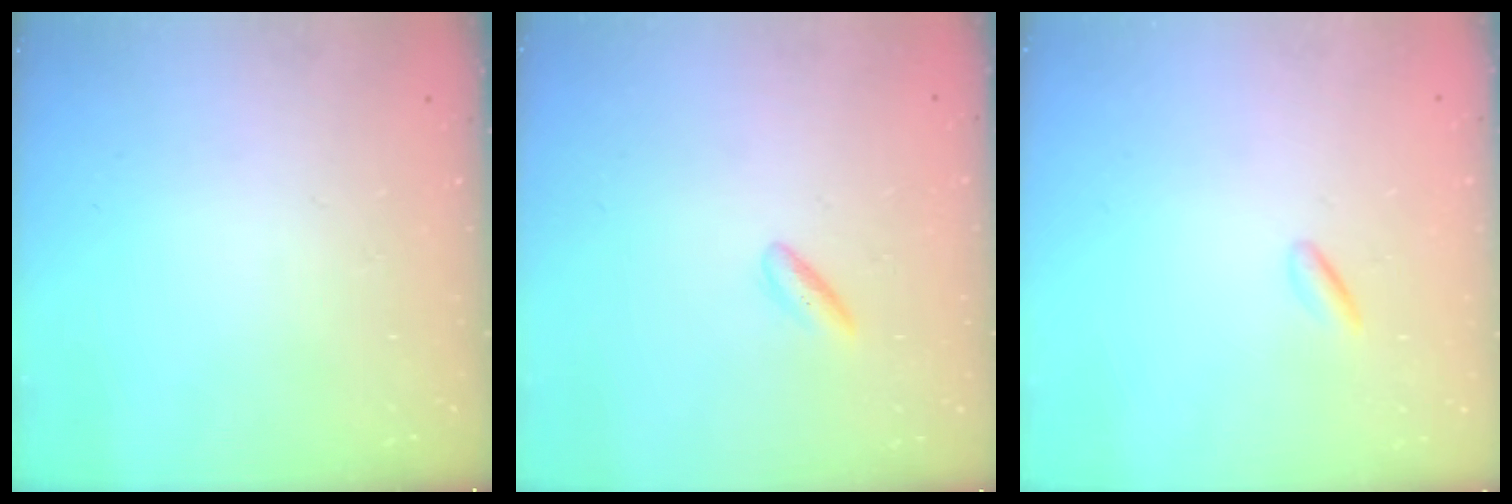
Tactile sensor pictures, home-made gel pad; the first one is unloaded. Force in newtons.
{"total": 2.6, "press": 2.4, "slide": 1.0}
{"total": 0.7, "press": 0.5, "slide": 0.5}